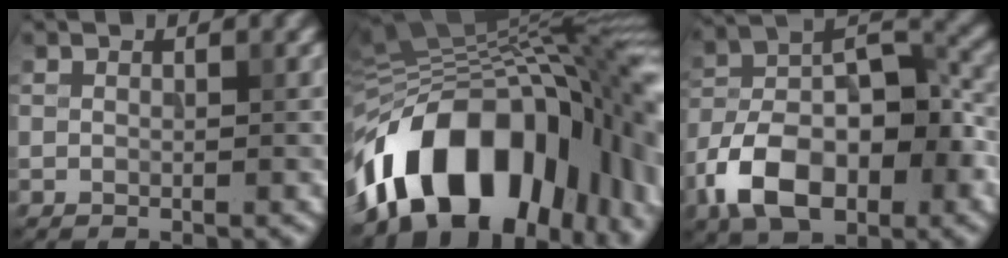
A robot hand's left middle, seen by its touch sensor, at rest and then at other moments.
{"total": 17.9, "force": [-7.7, 10.5, 12.3], "torque": [-0.177, 0.001, -0.126]}
{"total": 11.8, "force": [-5.2, 6.2, 8.5], "torque": [-0.154, 0.008, -0.102]}